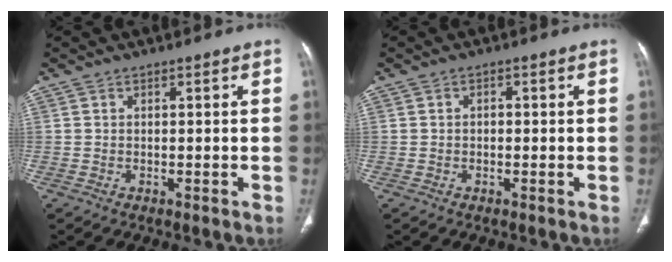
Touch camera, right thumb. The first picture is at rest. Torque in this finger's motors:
{"motor_torque": [-0.38, 0.25, 0.18, 0.36, 0.07]}